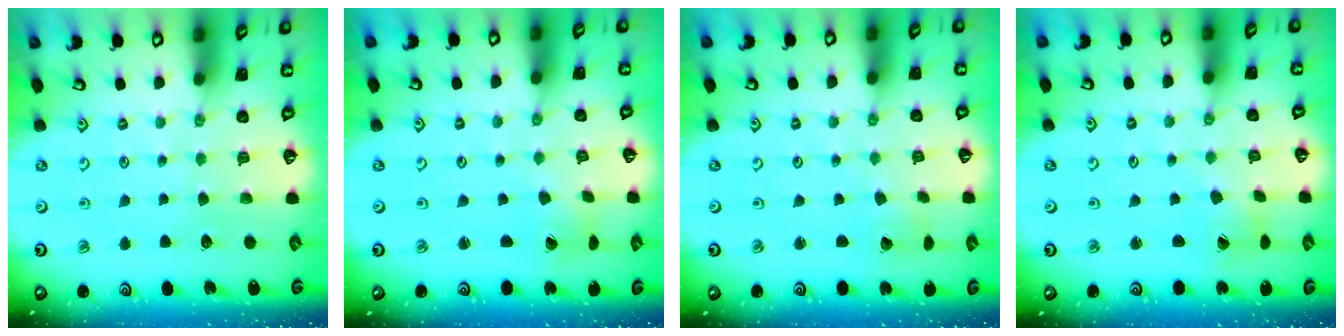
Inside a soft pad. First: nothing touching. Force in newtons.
{"total": 1.0, "press": 1.0, "slide": 0.1}
{"total": 2.3, "press": 2.3, "slide": 0.2}
{"total": 2.5, "press": 2.5, "slide": 0.4}